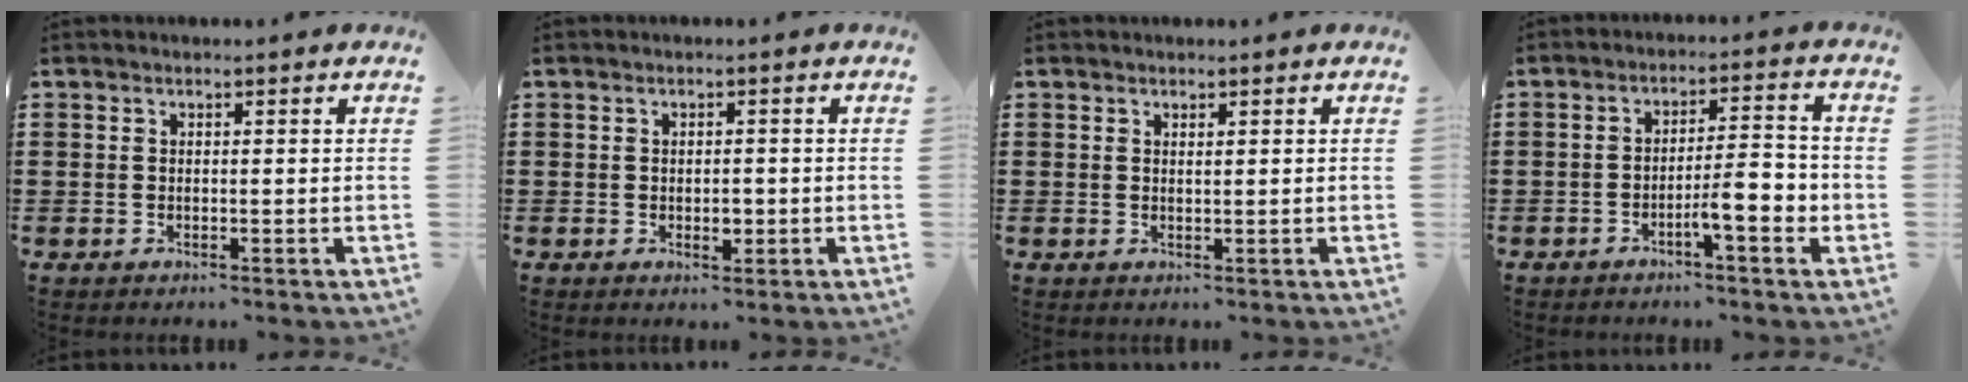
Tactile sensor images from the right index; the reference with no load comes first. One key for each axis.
{"total": 2.1, "fx": -0.4, "fy": 1.0, "fz": 1.8, "tx": -0.033, "ty": -0.001, "tz": -0.007}
{"total": 0.5, "fx": 0.4, "fy": 0.1, "fz": 0.3, "tx": -0.008, "ty": 0.001, "tz": 0.008}
{"total": 6.2, "fx": -2.6, "fy": 1.1, "fz": 5.5, "tx": -0.083, "ty": -0.001, "tz": -0.046}